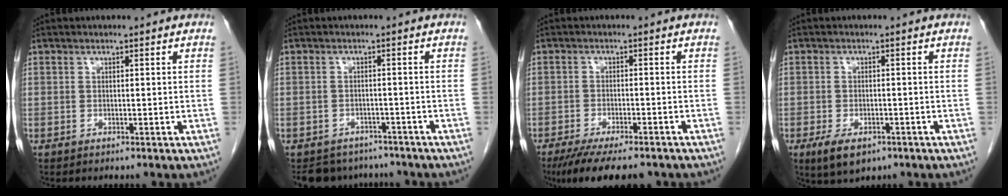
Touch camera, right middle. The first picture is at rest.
{"total": 7.7, "force": [-6.8, 3.5, 0.7], "torque": [-0.006, 0.007, -0.085]}
{"total": 11.7, "force": [-9.4, 2.6, 6.4], "torque": [-0.095, -0.018, -0.138]}
{"total": 5.3, "force": [-3.0, 2.7, 3.4], "torque": [-0.064, -0.006, -0.043]}